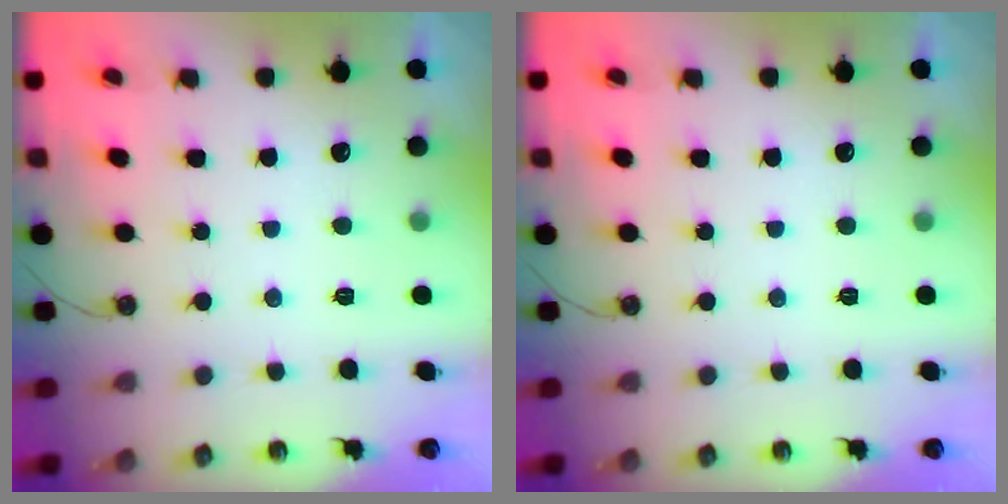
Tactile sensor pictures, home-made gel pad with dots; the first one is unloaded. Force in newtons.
{"total": 0.0}